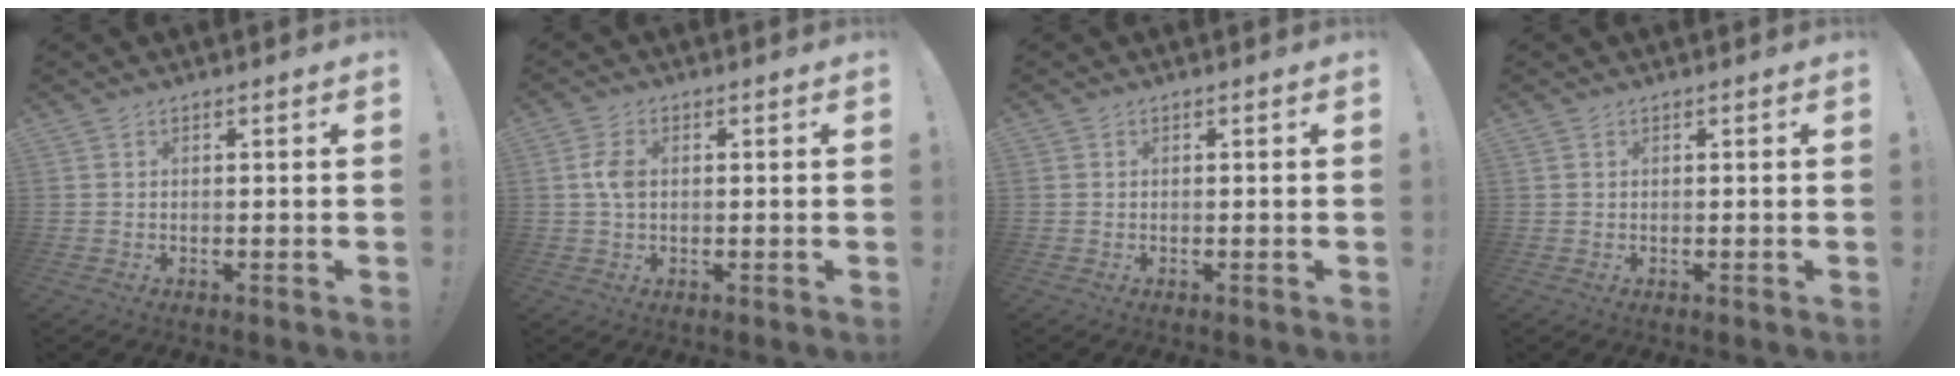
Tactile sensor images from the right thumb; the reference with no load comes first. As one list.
[{"total": 4.4, "force": [0.4, 2.7, 3.5], "torque": [-0.070, 0.006, 0.004]}, {"total": 0.0}, {"total": 0.0}]